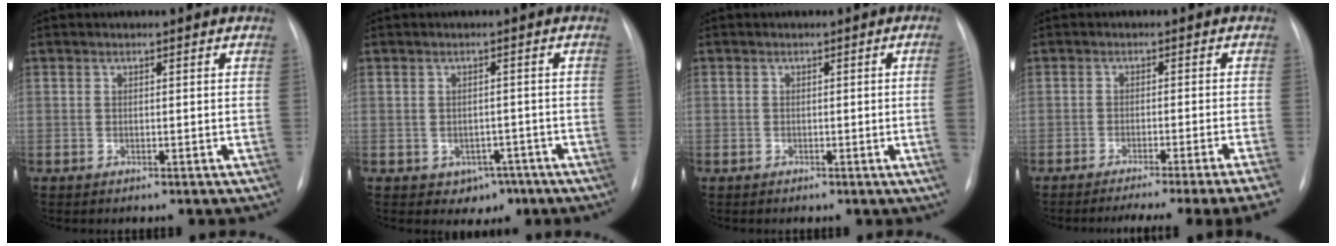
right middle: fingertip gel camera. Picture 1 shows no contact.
{"total": 3.7, "force": [-1.9, 2.9, 1.4], "torque": [-0.010, 0.010, -0.013]}
{"total": 2.7, "force": [-0.3, -0.9, 2.5], "torque": [-0.029, -0.003, -0.004]}
{"total": 15.2, "force": [-13.2, -2.3, 7.3], "torque": [-0.067, -0.025, -0.171]}